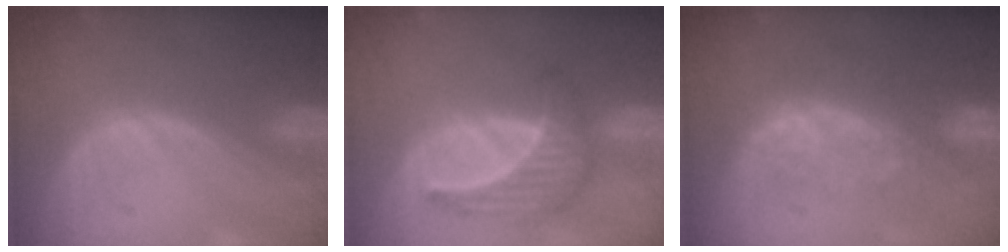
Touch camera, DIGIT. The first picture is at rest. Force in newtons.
{"total": 6.9, "press": 6.2, "slide": 3.0}
{"total": 7.8, "press": 7.4, "slide": 2.4}